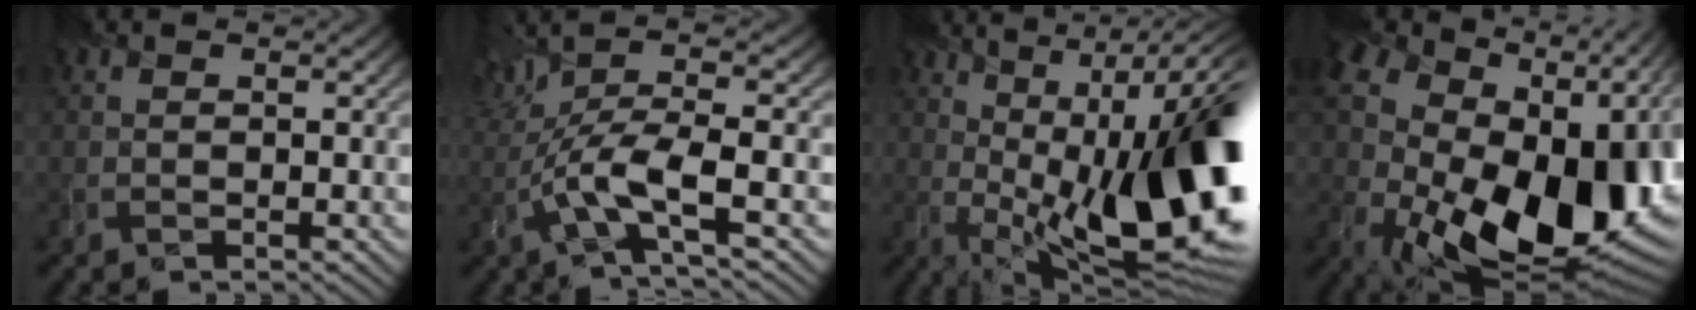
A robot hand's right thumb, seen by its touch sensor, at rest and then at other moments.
{"total": 7.1, "force": [-1.7, 1.5, 6.8], "torque": [-0.135, 0.012, -0.044]}
{"total": 20.7, "force": [-0.3, 8.9, 18.7], "torque": [-0.238, -0.001, 0.006]}
{"total": 20.8, "force": [-0.4, 13.9, 15.4], "torque": [-0.275, -0.053, 0.041]}